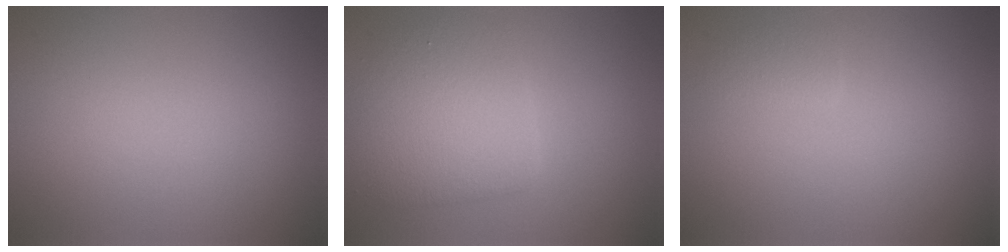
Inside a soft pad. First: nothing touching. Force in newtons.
{"total": 4.7, "press": 4.7, "slide": 0.1}
{"total": 1.0, "press": 1.0, "slide": 0.0}